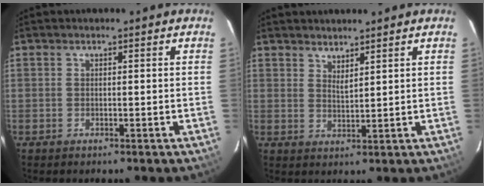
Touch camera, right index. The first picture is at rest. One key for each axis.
{"total": 2.7, "fx": 2.4, "fy": 0.5, "fz": 1.2, "tx": -0.019, "ty": 0.001, "tz": 0.041}